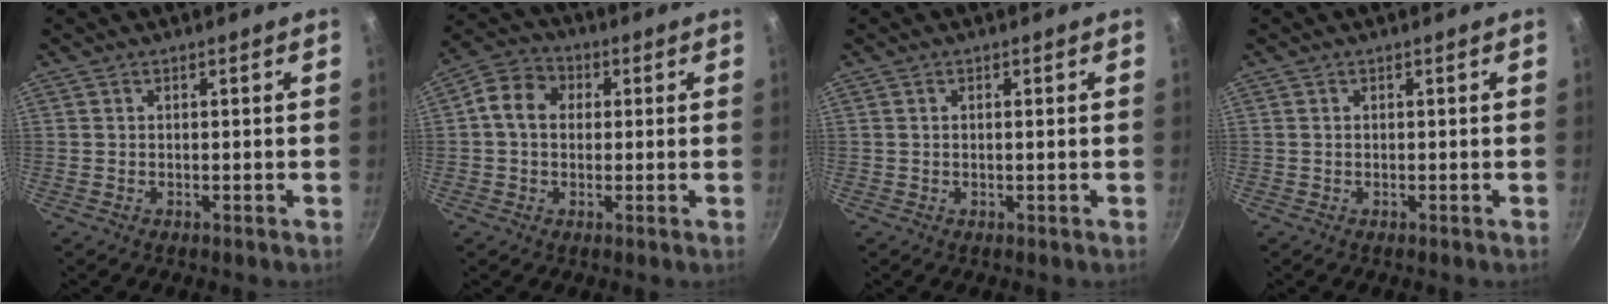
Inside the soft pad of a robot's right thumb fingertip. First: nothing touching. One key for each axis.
{"total": 7.5, "fx": 0.9, "fy": 6.1, "fz": 4.3, "tx": -0.060, "ty": 0.014, "tz": -0.002}
{"total": 0.7, "fx": 0.1, "fy": 0.1, "fz": 0.7, "tx": -0.014, "ty": 0.001, "tz": 0.001}
{"total": 0.0}